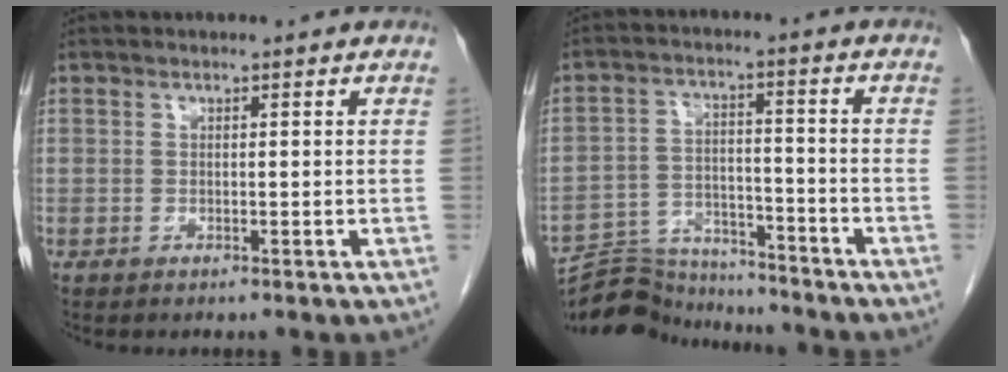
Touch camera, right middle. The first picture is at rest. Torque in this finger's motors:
{"motor_torque": [-0.07, 0.01, -0.03, -0.01]}